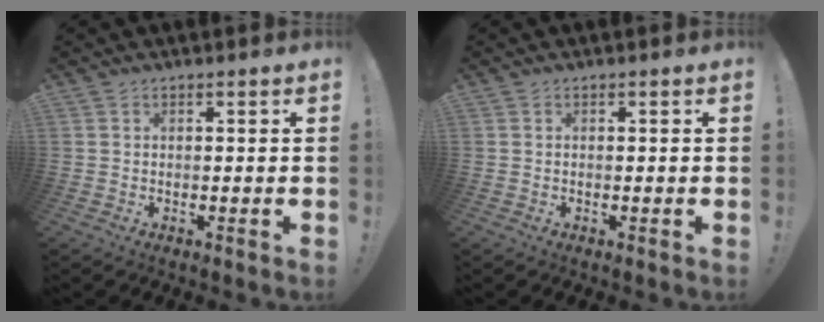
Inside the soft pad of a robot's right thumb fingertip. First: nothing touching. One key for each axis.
{"total": 0.0}